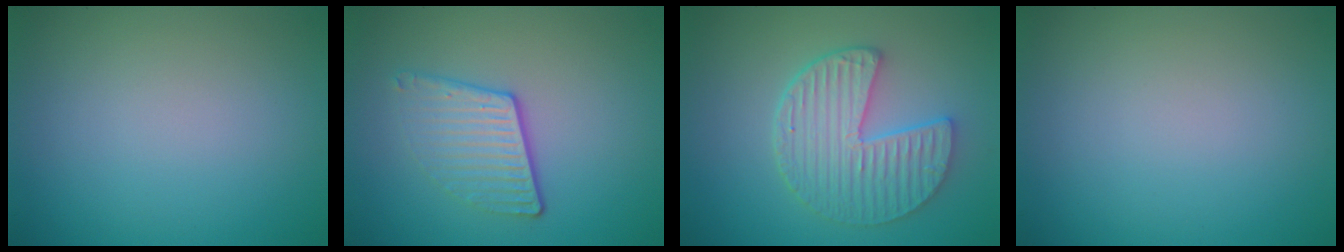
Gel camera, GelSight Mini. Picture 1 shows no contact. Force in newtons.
{"total": 3.6, "press": 2.7, "slide": 2.4}
{"total": 5.2, "press": 4.4, "slide": 2.8}
{"total": 0.0}